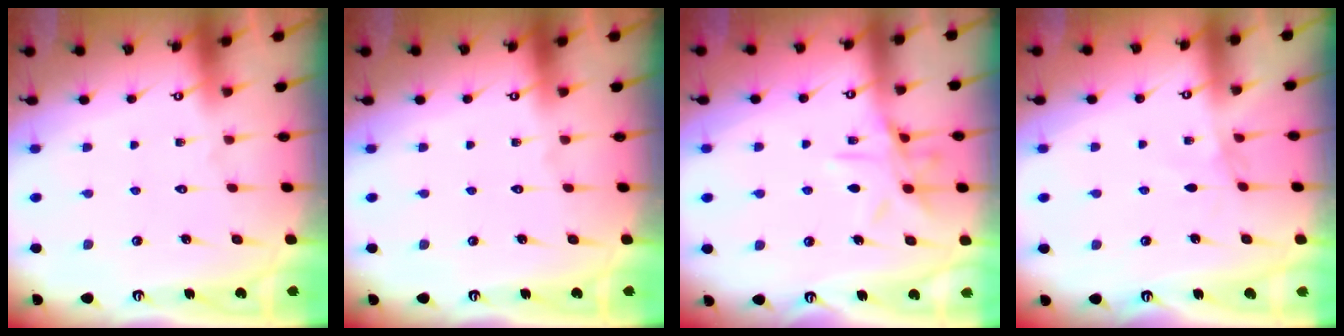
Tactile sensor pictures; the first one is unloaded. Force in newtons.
{"total": 0.0}
{"total": 11.0, "press": 10.9, "slide": 0.7}
{"total": 1.2, "press": 1.1, "slide": 0.4}